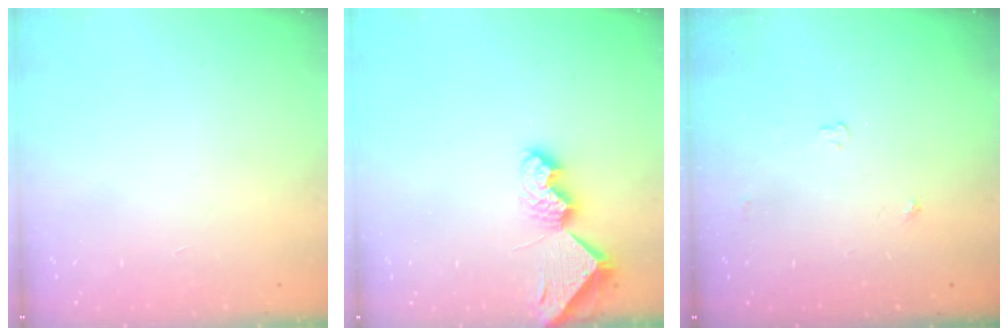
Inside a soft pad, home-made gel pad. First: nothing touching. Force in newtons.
{"total": 7.3, "press": 7.2, "slide": 1.0}
{"total": 2.8, "press": 2.8, "slide": 0.5}